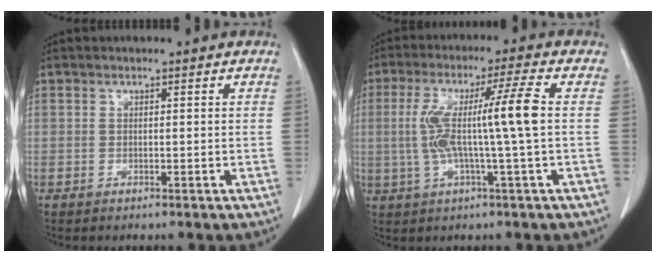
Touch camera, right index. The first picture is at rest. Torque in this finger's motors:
{"motor_torque": [0.46, 0.01, 0.31, 0.16]}